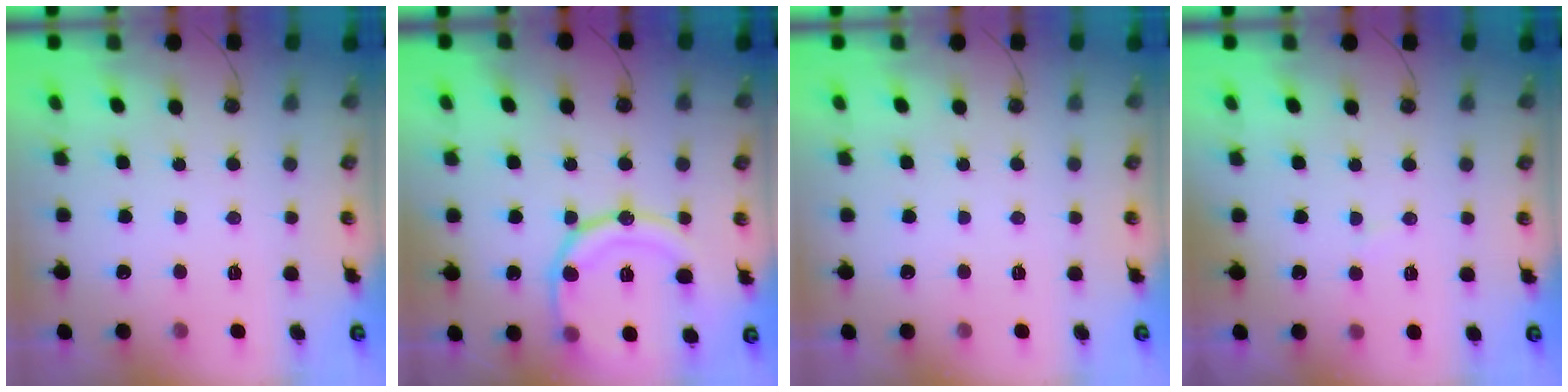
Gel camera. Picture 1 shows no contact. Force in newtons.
{"total": 16.6, "press": 16.6, "slide": 1.8}
{"total": 0.0}
{"total": 4.6, "press": 4.6, "slide": 0.5}